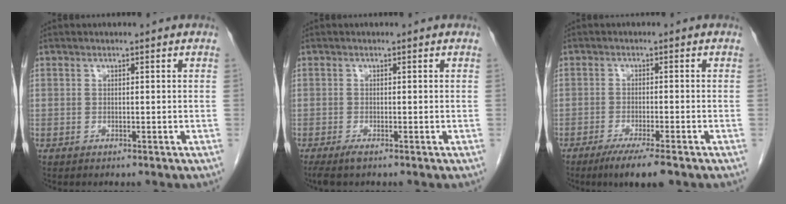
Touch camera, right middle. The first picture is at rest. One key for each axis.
{"total": 1.6, "fx": -1.1, "fy": 0.1, "fz": 1.1, "tx": -0.026, "ty": -0.007, "tz": -0.022}
{"total": 6.2, "fx": -4.3, "fy": 0.3, "fz": 4.5, "tx": -0.071, "ty": -0.015, "tz": -0.067}